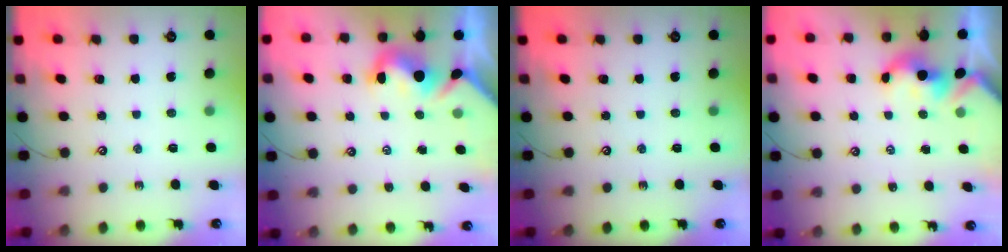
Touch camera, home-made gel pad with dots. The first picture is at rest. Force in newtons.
{"total": 3.5, "press": 3.4, "slide": 0.9}
{"total": 0.0}
{"total": 1.5, "press": 1.5, "slide": 0.2}